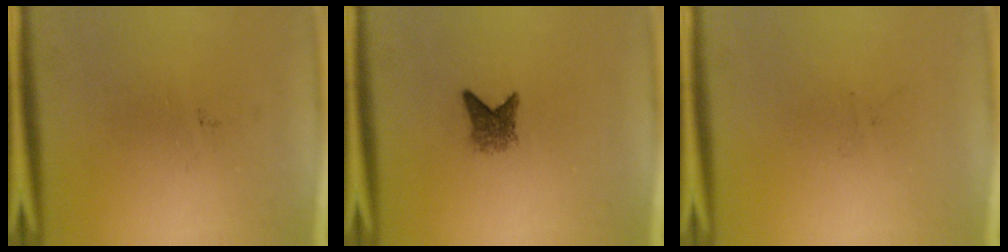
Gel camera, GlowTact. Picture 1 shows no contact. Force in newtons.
{"total": 2.6}
{"total": 0.0}